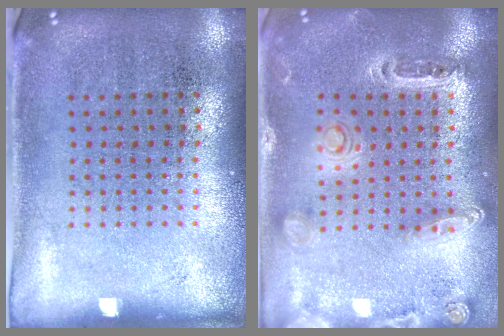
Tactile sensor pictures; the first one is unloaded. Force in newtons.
{"total": 1.3, "press": 1.3, "slide": 0.3}